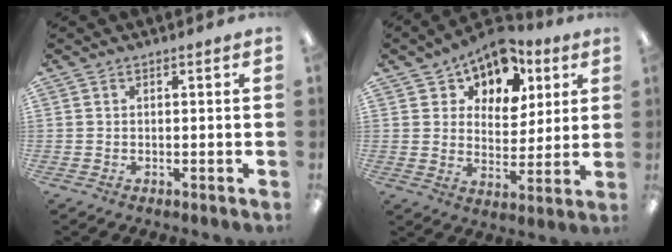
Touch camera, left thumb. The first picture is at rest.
{"total": 11.6, "force": [8.2, 7.0, 4.0], "torque": [-0.063, -0.057, 0.149]}